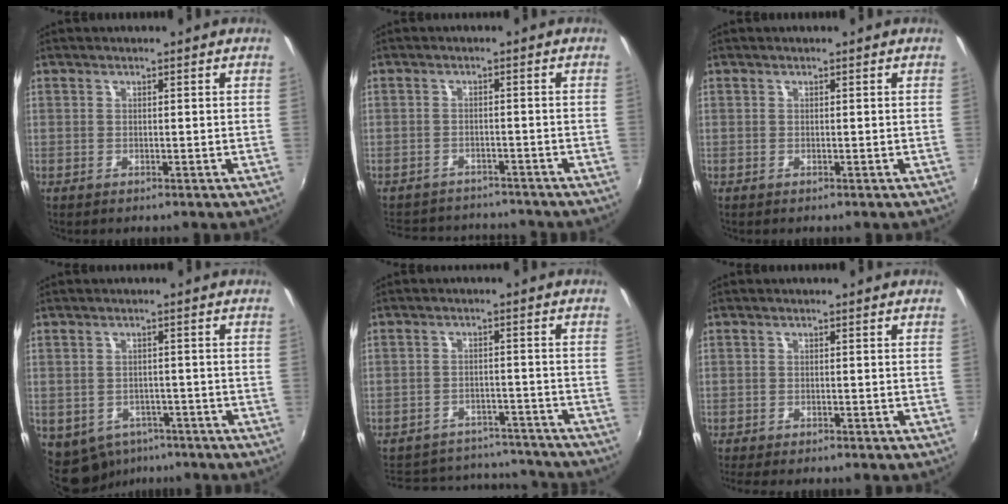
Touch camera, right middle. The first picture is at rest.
{"total": 10.5, "force": [-9.5, 3.7, 2.7], "torque": [-0.074, 0.017, -0.137]}
{"total": 0.0}
{"total": 8.6, "force": [-5.0, 6.2, 3.2], "torque": [-0.089, -0.015, -0.058]}
{"total": 18.6, "force": [-16.0, 7.4, 5.8], "torque": [-0.135, 0.039, -0.195]}
{"total": 4.1, "force": [-3.7, 0.3, 1.9], "torque": [-0.040, -0.020, -0.062]}